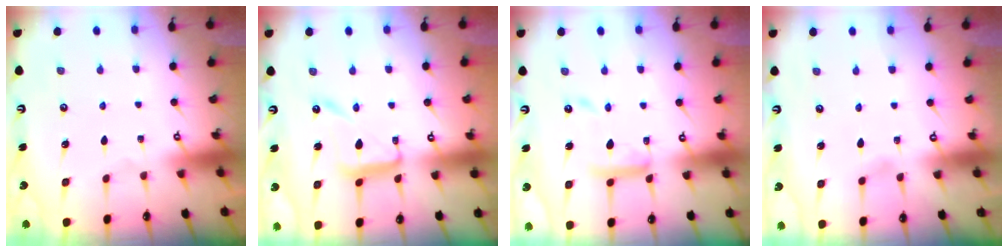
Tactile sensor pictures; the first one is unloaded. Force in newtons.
{"total": 12.9, "press": 12.8, "slide": 1.2}
{"total": 13.0, "press": 12.9, "slide": 1.1}
{"total": 1.4, "press": 1.4, "slide": 0.1}